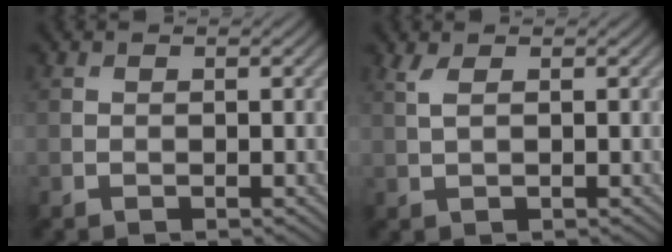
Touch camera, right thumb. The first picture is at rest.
{"total": 1.6, "force": [0.8, 0.5, 1.3], "torque": [-0.041, 0.004, 0.016]}